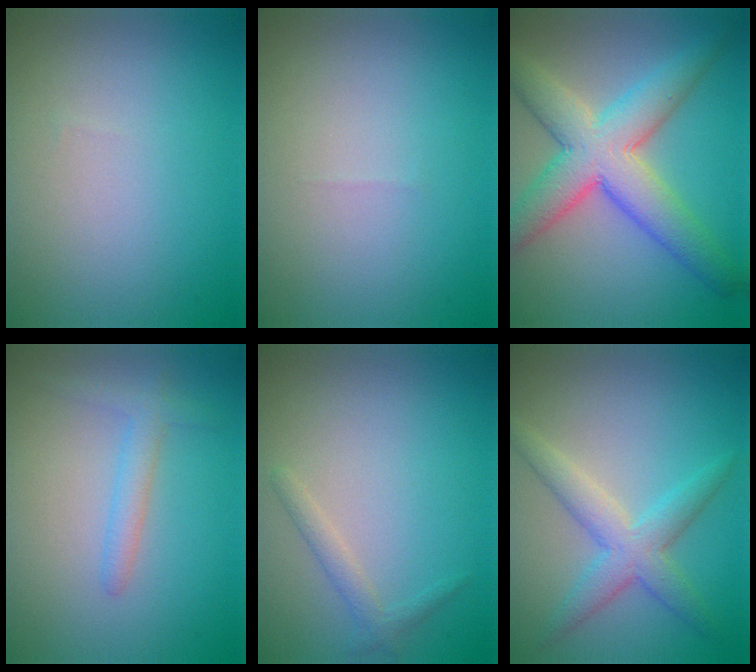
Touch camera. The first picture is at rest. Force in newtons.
{"total": 0.0}
{"total": 8.1, "press": 8.1, "slide": 0.3}
{"total": 2.0, "press": 1.9, "slide": 0.2}
{"total": 1.3, "press": 1.3, "slide": 0.1}
{"total": 3.8, "press": 3.8, "slide": 0.1}